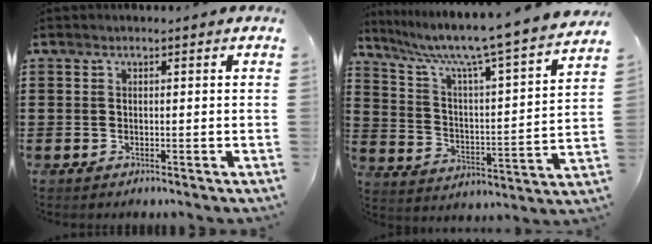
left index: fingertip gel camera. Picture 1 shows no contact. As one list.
[{"total": 8.2, "force": [6.8, -0.4, 4.4], "torque": [-0.114, -0.057, 0.104]}]